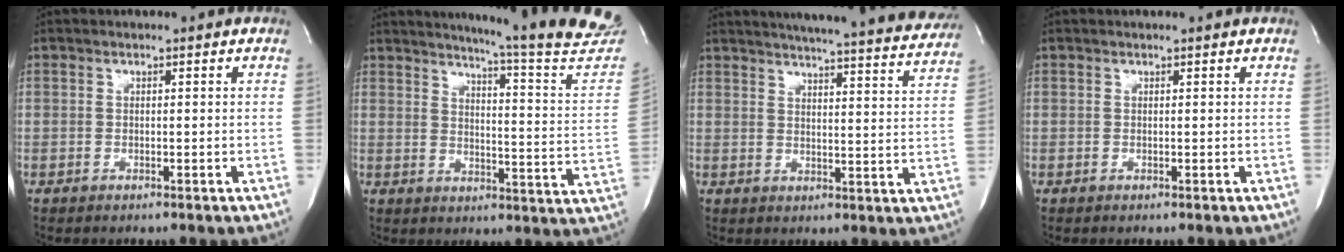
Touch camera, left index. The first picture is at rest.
{"total": 22.7, "force": [20.8, -1.1, 8.9], "torque": [-0.127, -0.116, 0.241]}
{"total": 26.7, "force": [24.6, 1.8, 10.2], "torque": [-0.153, -0.065, 0.289]}
{"total": 0.9, "force": [0.8, -0.1, 0.2], "torque": [-0.008, -0.001, 0.011]}